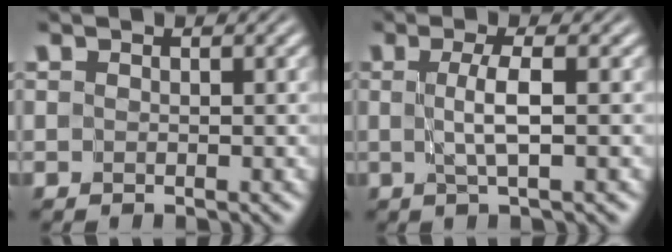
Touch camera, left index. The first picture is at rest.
{"total": 2.4, "force": [-0.1, 0.2, 2.4], "torque": [-0.046, 0.000, -0.002]}